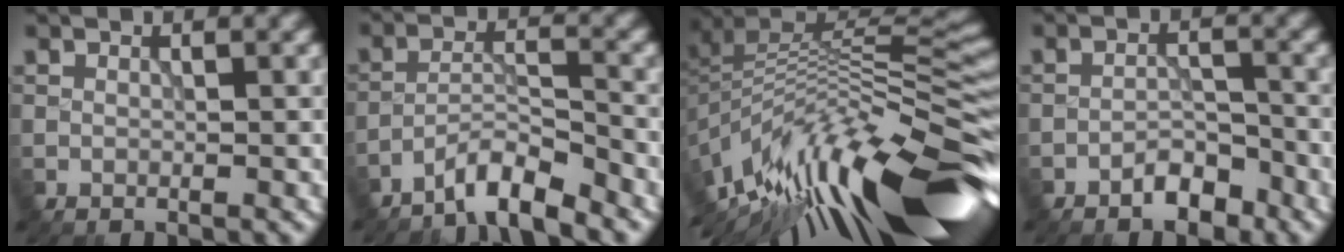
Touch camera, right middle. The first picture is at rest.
{"total": 4.5, "force": [-3.9, 0.5, 2.1], "torque": [-0.034, 0.005, -0.079]}
{"total": 15.4, "force": [-7.1, 5.7, 12.4], "torque": [-0.220, 0.004, -0.110]}
{"total": 2.7, "force": [-2.1, 1.0, 1.3], "torque": [-0.015, 0.010, -0.039]}